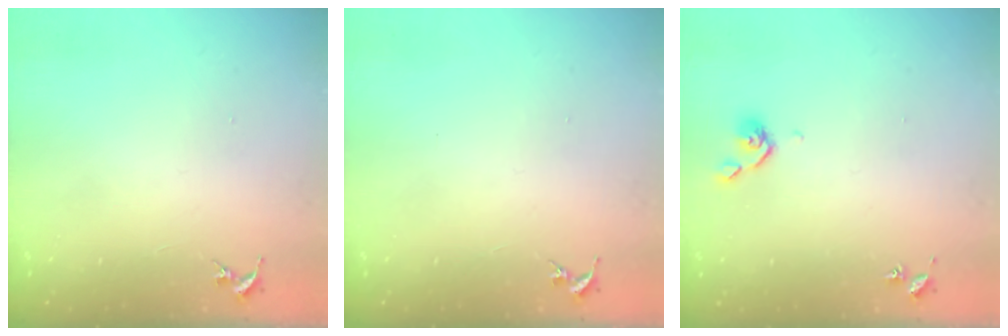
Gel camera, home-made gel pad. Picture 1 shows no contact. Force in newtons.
{"total": 0.0}
{"total": 4.7, "press": 4.6, "slide": 1.2}